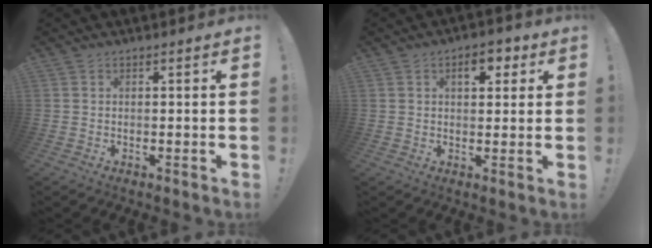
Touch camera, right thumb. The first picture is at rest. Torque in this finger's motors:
{"motor_torque": [0.32, 1.17, 0.54, 0.41, -0.01]}